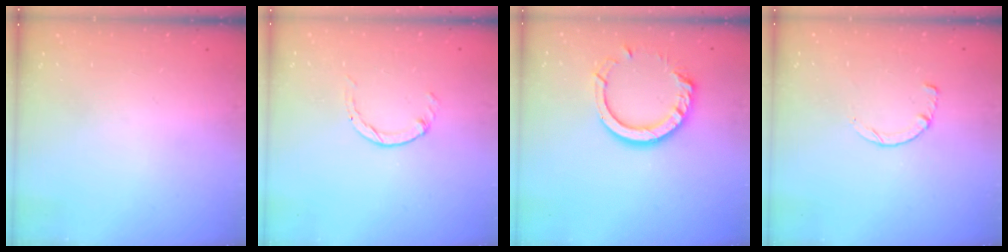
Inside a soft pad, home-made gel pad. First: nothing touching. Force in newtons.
{"total": 0.0}
{"total": 12.5, "press": 12.5, "slide": 1.0}
{"total": 2.5, "press": 2.5, "slide": 0.3}